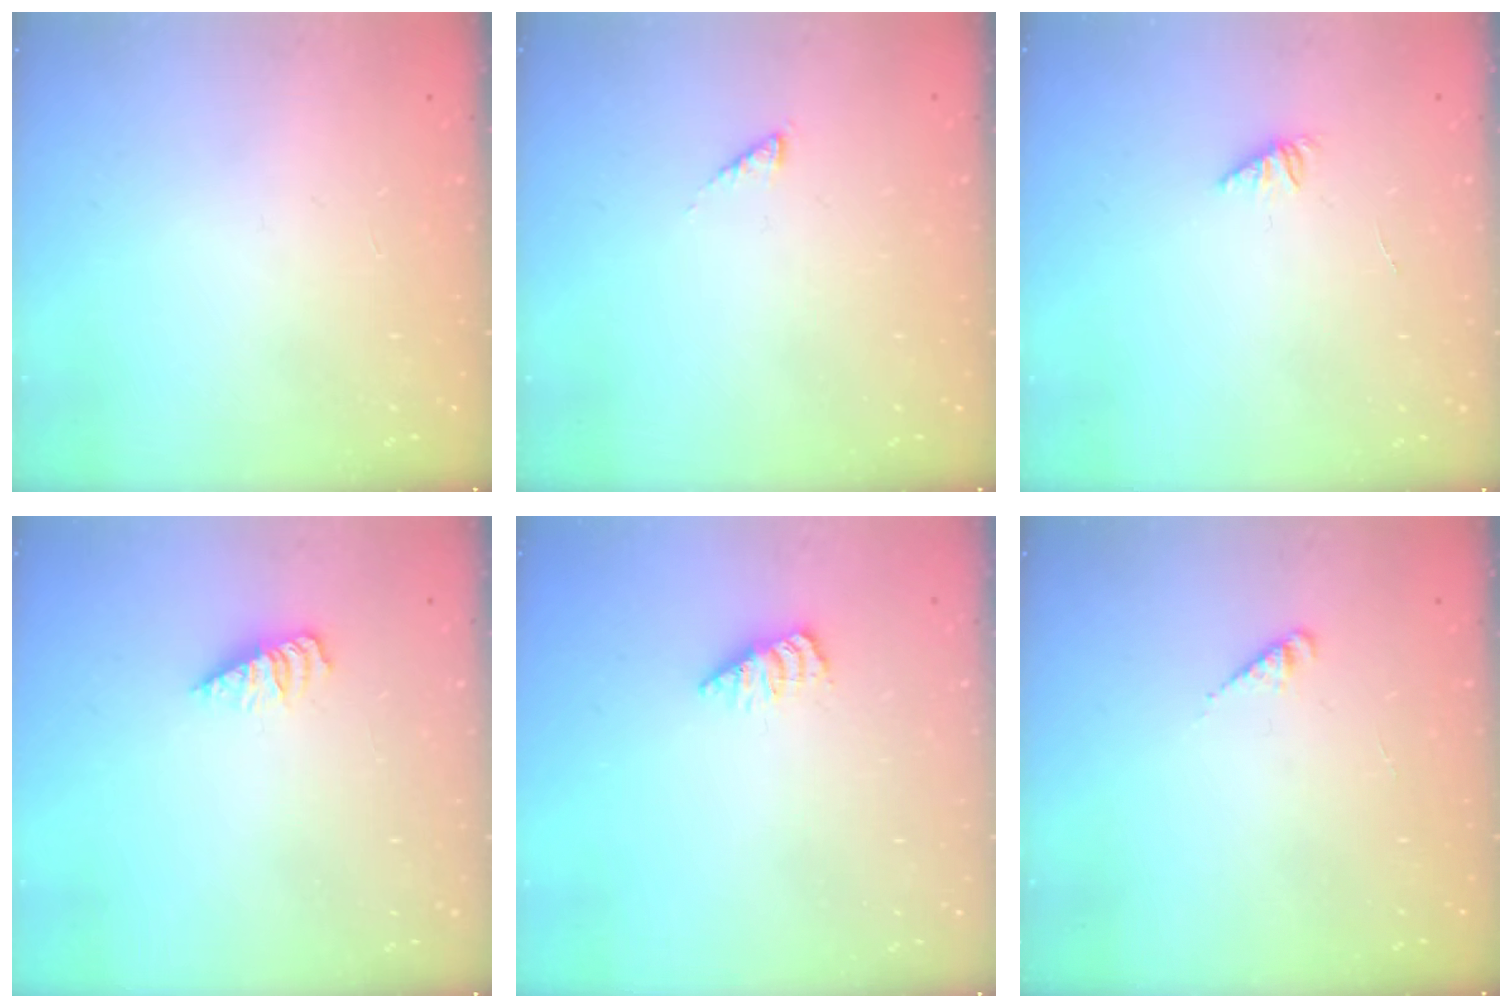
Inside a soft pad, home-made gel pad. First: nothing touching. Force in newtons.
{"total": 1.2, "press": 1.2, "slide": 0.3}
{"total": 1.2, "press": 1.1, "slide": 0.3}
{"total": 1.8, "press": 1.7, "slide": 0.4}
{"total": 1.9, "press": 1.9, "slide": 0.3}
{"total": 1.8, "press": 1.8, "slide": 0.3}